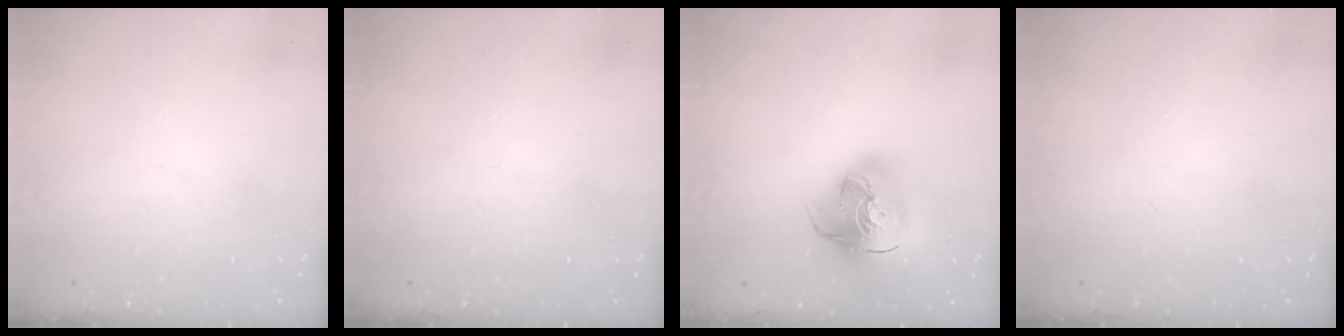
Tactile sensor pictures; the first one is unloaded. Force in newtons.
{"total": 0.0}
{"total": 17.2, "press": 17.1, "slide": 2.0}
{"total": 0.0}